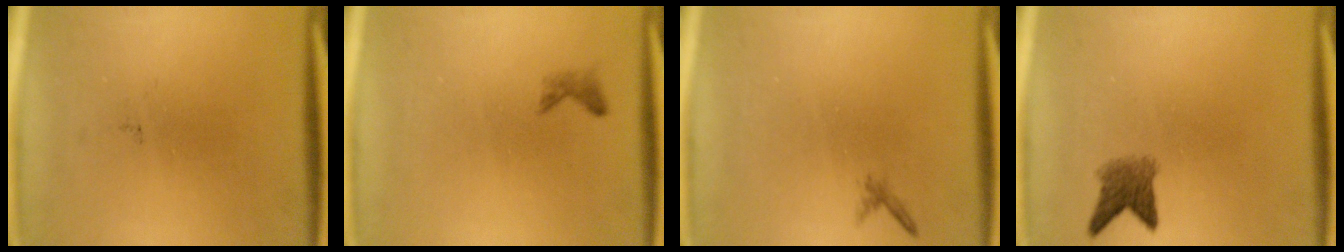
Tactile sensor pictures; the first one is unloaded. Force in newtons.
{"total": 0.8}
{"total": 0.6}
{"total": 3.1}